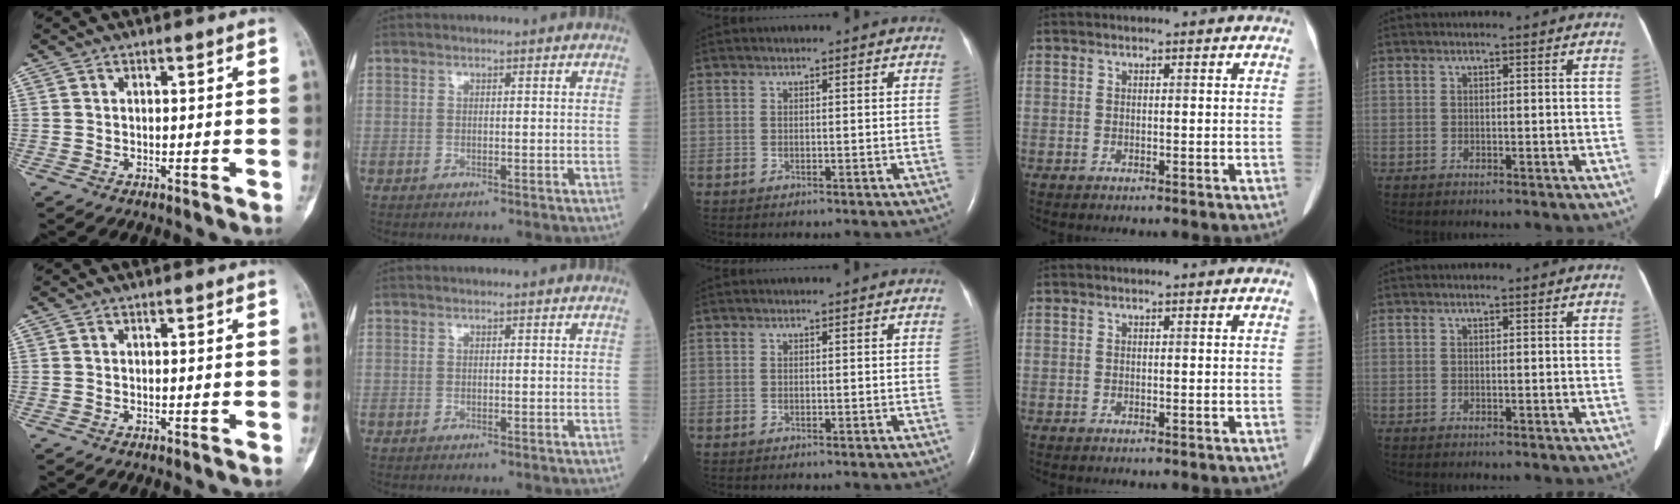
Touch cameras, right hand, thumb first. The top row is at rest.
{}